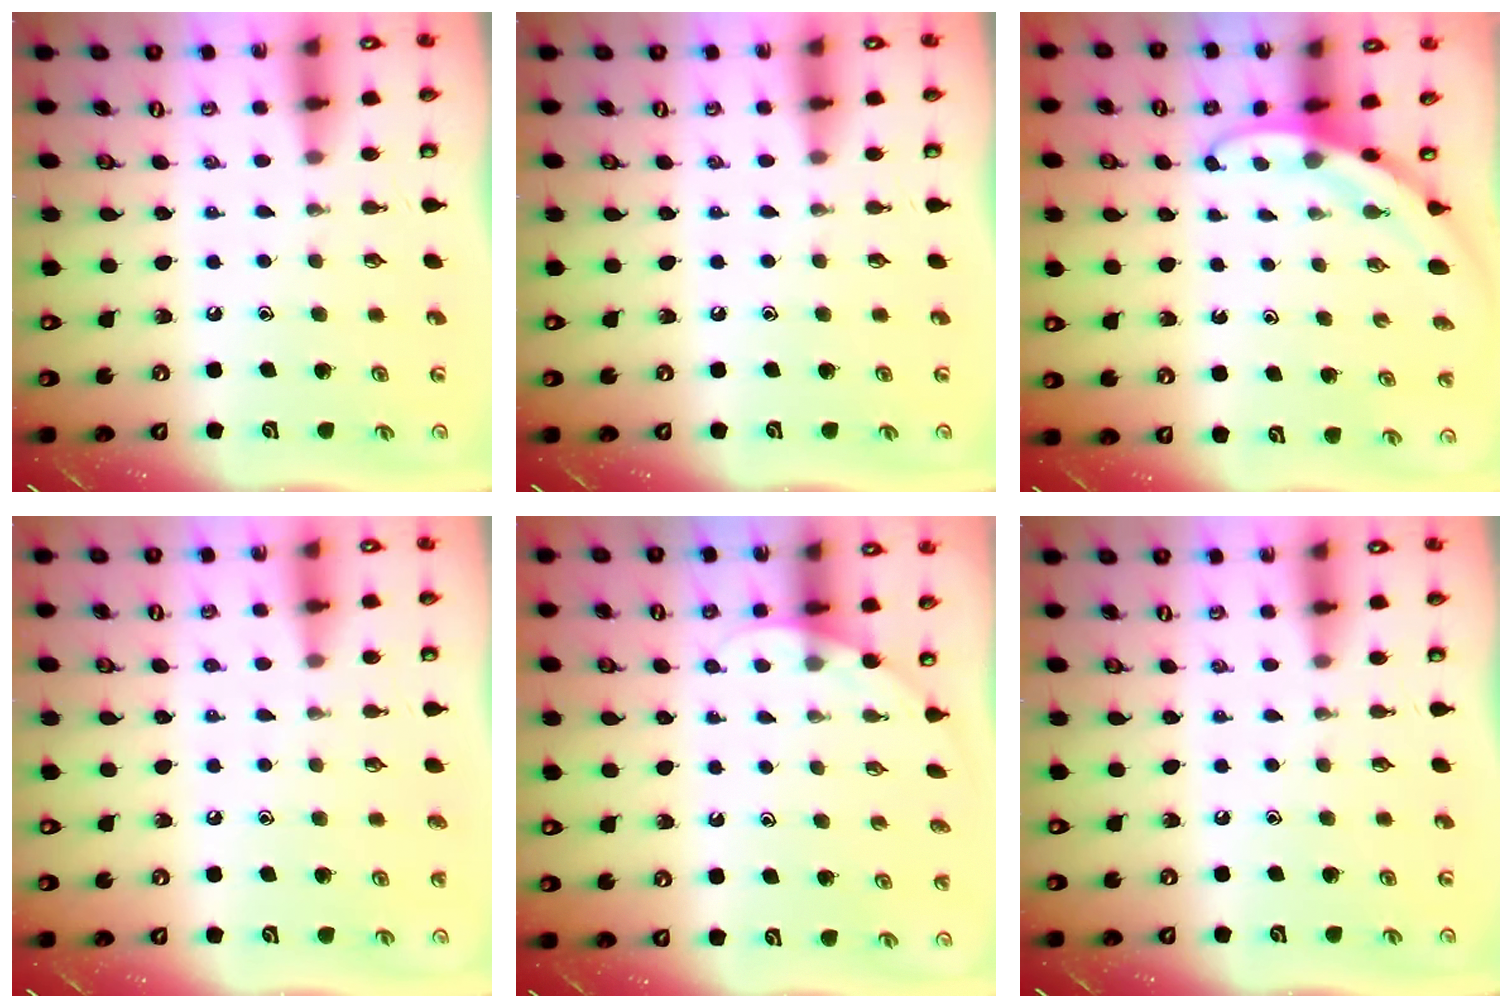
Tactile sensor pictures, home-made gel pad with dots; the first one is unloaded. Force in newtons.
{"total": 0.0}
{"total": 3.1, "press": 3.1, "slide": 0.1}
{"total": 2.4, "press": 2.4, "slide": 0.2}
{"total": 2.8, "press": 2.8, "slide": 0.1}
{"total": 0.0}